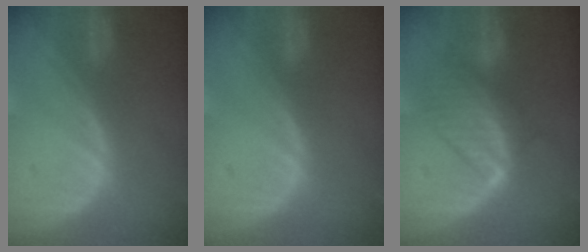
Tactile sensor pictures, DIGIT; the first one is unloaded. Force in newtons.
{"total": 0.0}
{"total": 8.1, "press": 7.1, "slide": 4.0}